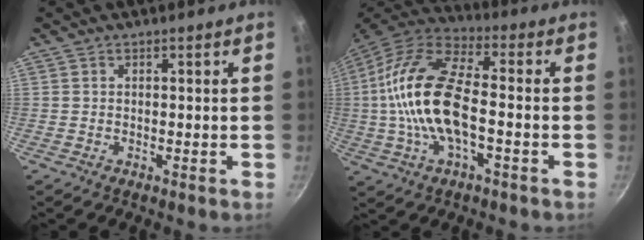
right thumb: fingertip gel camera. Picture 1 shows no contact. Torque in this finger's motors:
{"motor_torque": [-0.46, 1.44, 2.23, -0.02, 0.54]}